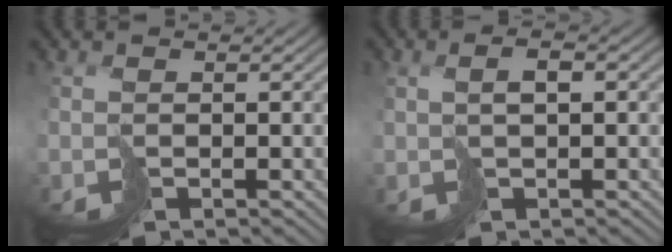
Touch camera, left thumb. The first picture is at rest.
{"total": 2.0, "force": [0.6, 0.5, 1.8], "torque": [-0.034, 0.006, 0.013]}